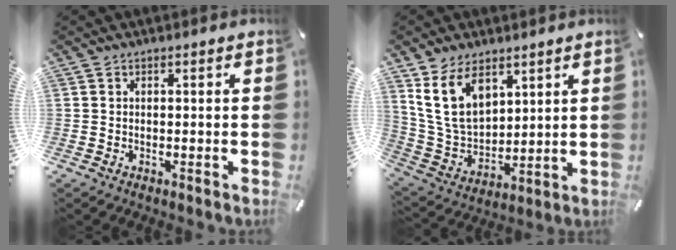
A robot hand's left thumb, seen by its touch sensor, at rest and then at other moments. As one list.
[{"total": 13.5, "force": [7.0, 9.1, 7.2], "torque": [-0.176, -0.028, 0.133]}]